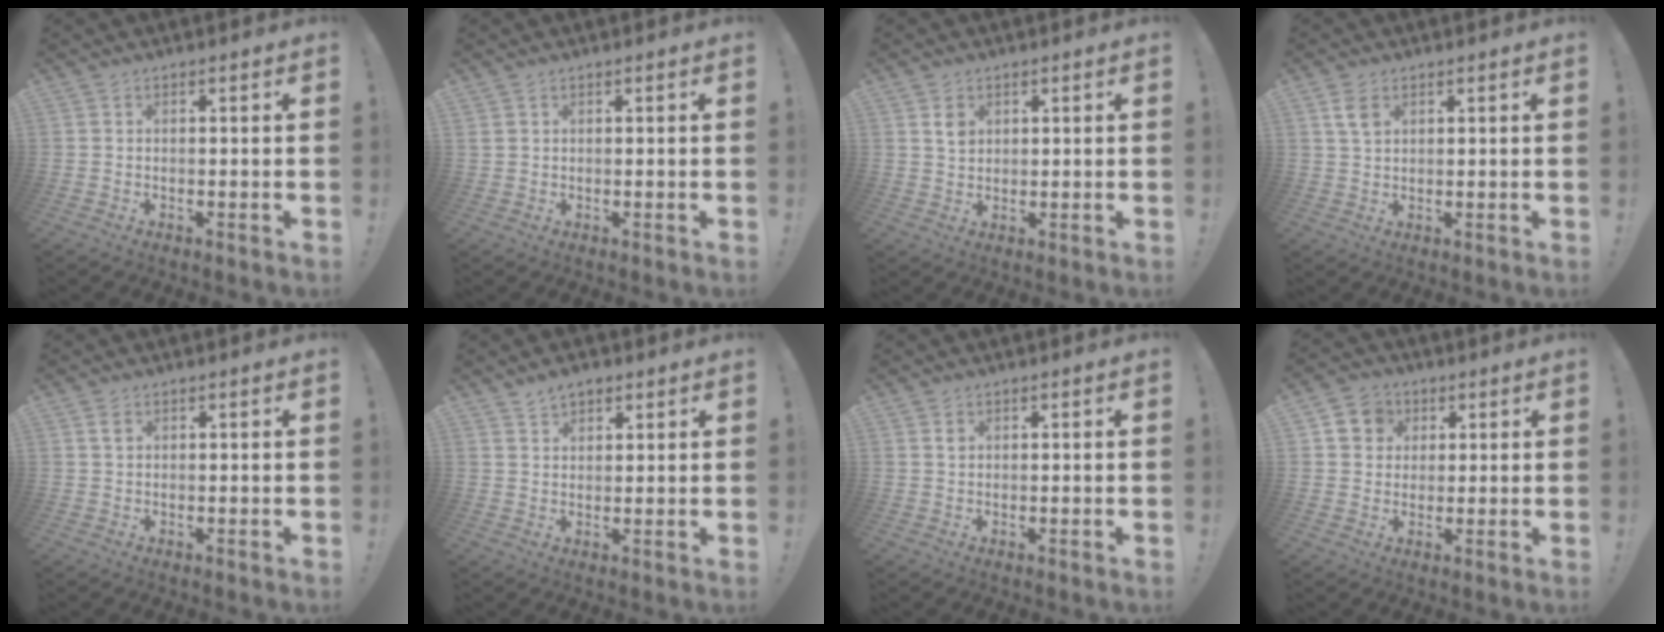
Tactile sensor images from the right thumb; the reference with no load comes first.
{"total": 1.2, "force": [0.7, 0.9, 0.5], "torque": [-0.018, 0.005, 0.015]}
{"total": 3.5, "force": [1.6, 2.7, 1.5], "torque": [-0.008, -0.006, 0.026]}
{"total": 4.4, "force": [2.2, 2.5, 2.9], "torque": [-0.050, -0.005, 0.041]}
{"total": 1.6, "force": [0.9, 0.9, 1.0], "torque": [-0.010, -0.003, 0.015]}
{"total": 4.2, "force": [3.1, 2.5, 1.3], "torque": [-0.012, -0.016, 0.055]}
{"total": 1.1, "force": [0.6, 0.8, 0.4], "torque": [0.001, -0.003, 0.009]}
{"total": 7.4, "force": [2.4, 6.6, 2.1], "torque": [-0.033, -0.007, 0.049]}